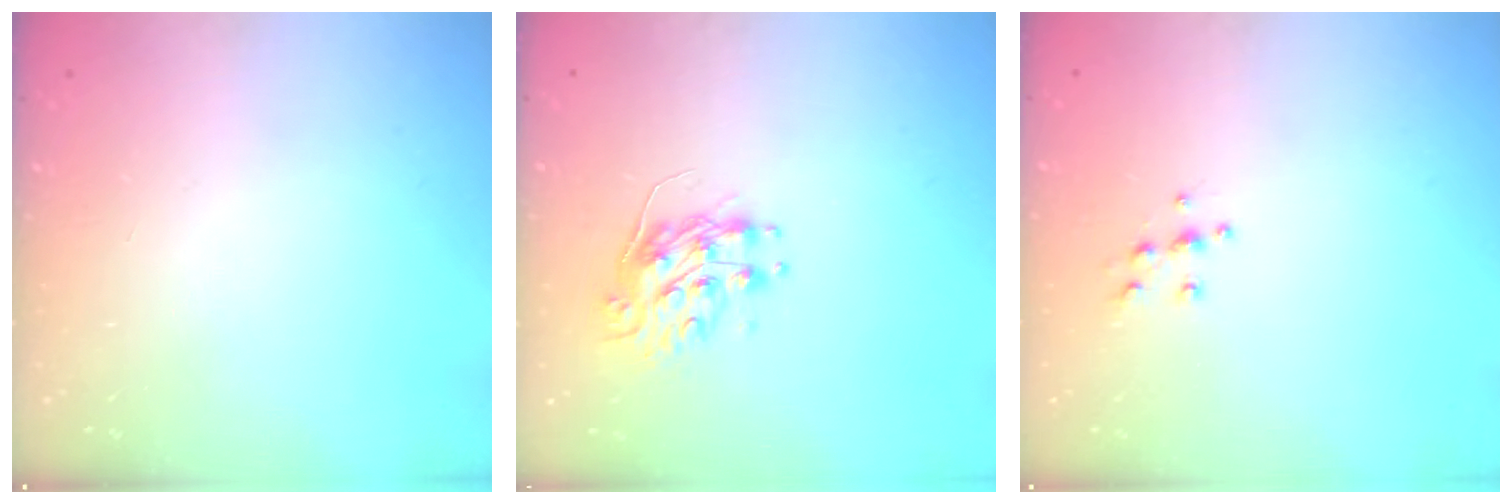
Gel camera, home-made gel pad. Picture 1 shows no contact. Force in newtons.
{"total": 8.8, "press": 8.8, "slide": 0.3}
{"total": 5.7, "press": 5.7, "slide": 0.6}